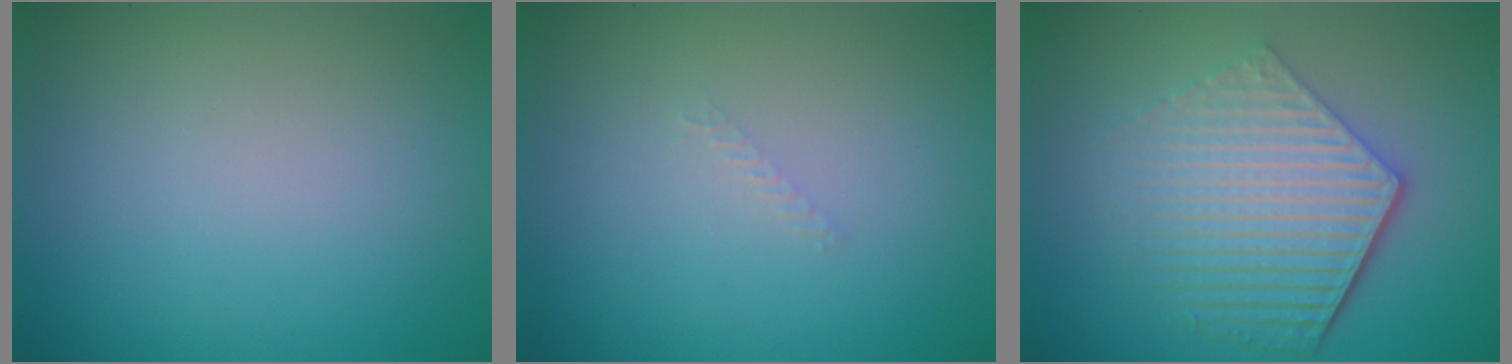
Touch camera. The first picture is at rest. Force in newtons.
{"total": 0.6, "press": 0.6, "slide": 0.1}
{"total": 6.2, "press": 4.5, "slide": 4.3}